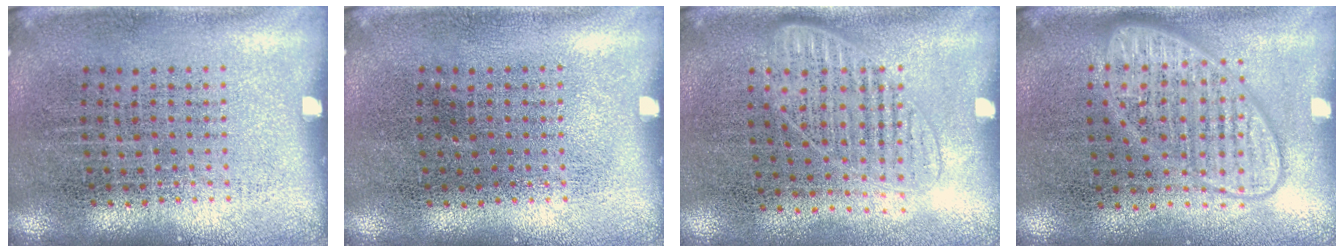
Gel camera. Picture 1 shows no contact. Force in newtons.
{"total": 0.0}
{"total": 1.2, "press": 1.0, "slide": 0.6}
{"total": 2.6, "press": 2.6, "slide": 0.4}